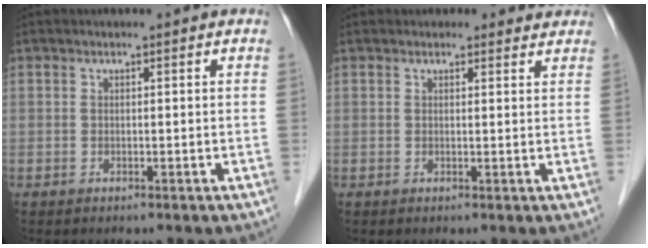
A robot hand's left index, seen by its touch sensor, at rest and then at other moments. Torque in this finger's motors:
{"motor_torque": [0.74, -0.75, 0.24, 0.04]}